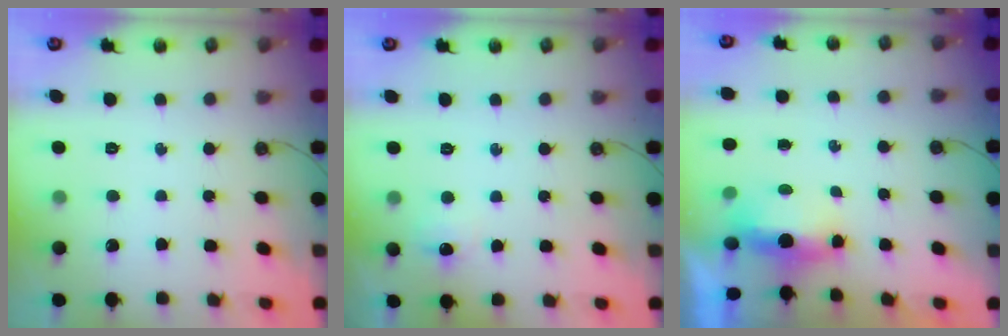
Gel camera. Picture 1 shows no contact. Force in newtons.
{"total": 6.6, "press": 6.6, "slide": 0.7}
{"total": 5.9, "press": 5.2, "slide": 2.7}